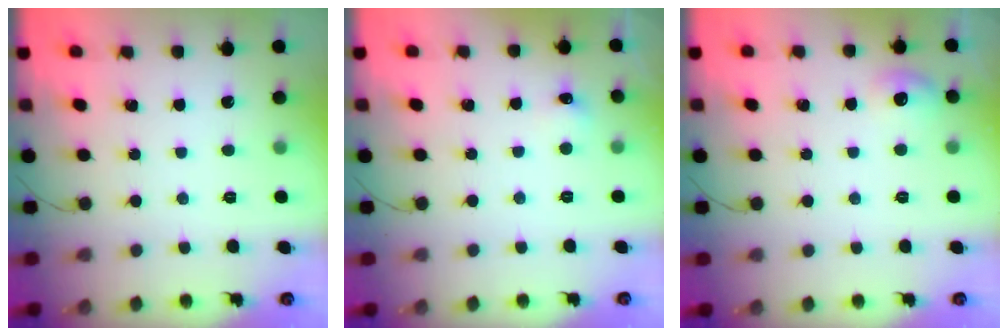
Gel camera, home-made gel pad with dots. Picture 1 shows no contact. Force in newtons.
{"total": 4.6, "press": 4.4, "slide": 1.4}
{"total": 5.9, "press": 5.7, "slide": 1.5}